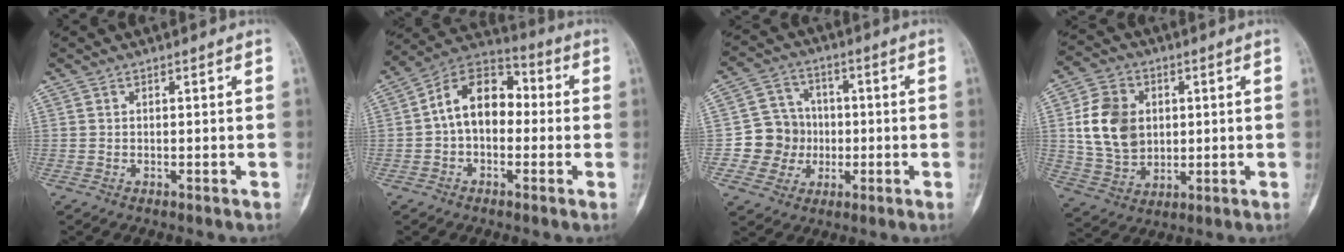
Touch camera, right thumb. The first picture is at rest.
{"total": 12.6, "force": [0.1, 8.6, 9.2], "torque": [-0.122, 0.040, -0.016]}
{"total": 9.6, "force": [-1.2, 9.2, 2.4], "torque": [0.005, 0.019, -0.025]}
{"total": 13.3, "force": [1.9, 10.5, 8.0], "torque": [-0.119, -0.003, 0.044]}